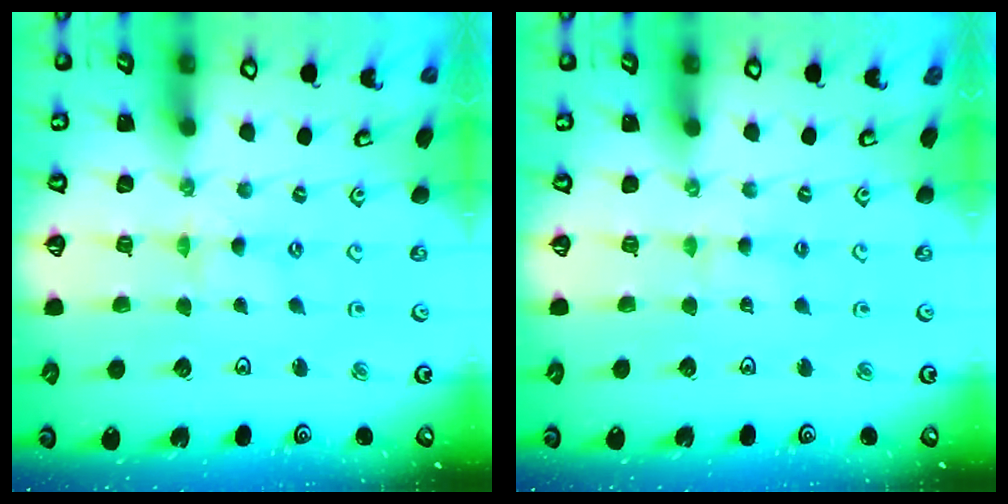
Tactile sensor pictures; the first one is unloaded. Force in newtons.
{"total": 2.6, "press": 2.6, "slide": 0.3}